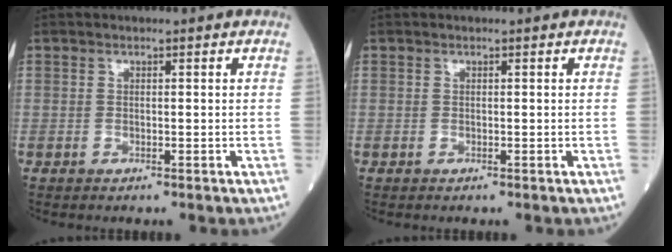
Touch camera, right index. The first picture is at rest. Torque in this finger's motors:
{"motor_torque": [0.00, 0.00, 0.00, -0.01]}